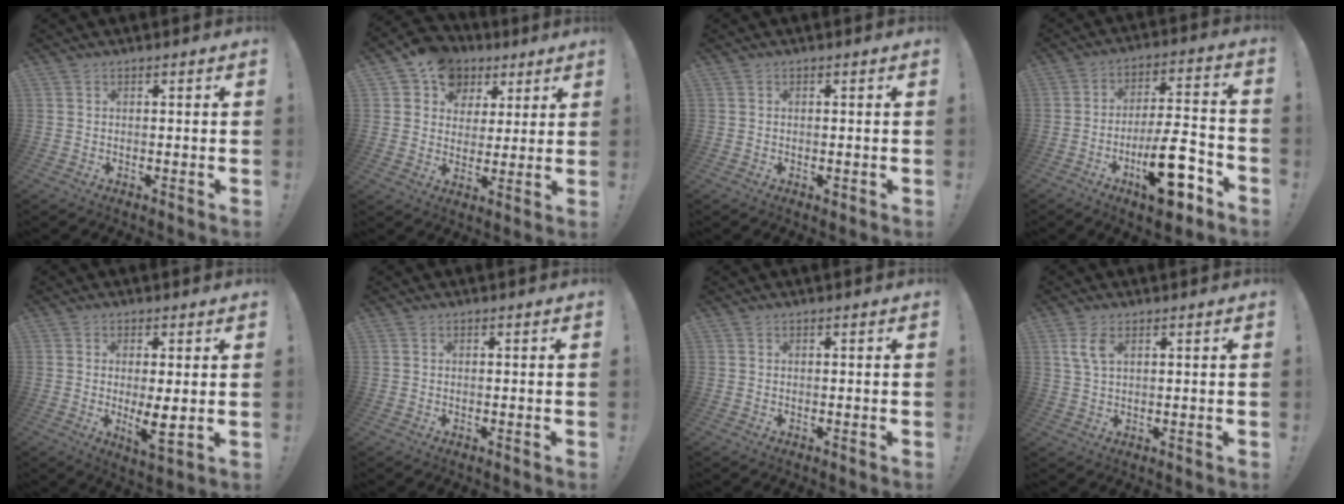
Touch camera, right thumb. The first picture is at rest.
{"total": 10.4, "force": [5.3, 8.6, 2.6], "torque": [-0.042, -0.026, 0.104]}
{"total": 0.5, "force": [-0.3, 0.3, 0.4], "torque": [-0.011, 0.003, -0.003]}
{"total": 17.8, "force": [-8.0, 6.1, 14.7], "torque": [-0.229, 0.055, -0.120]}
{"total": 6.8, "force": [-0.3, 1.6, 6.6], "torque": [-0.093, -0.024, -0.004]}
{"total": 0.0}
{"total": 0.0}
{"total": 5.1, "force": [2.1, 2.4, 3.9], "torque": [-0.083, 0.000, 0.037]}